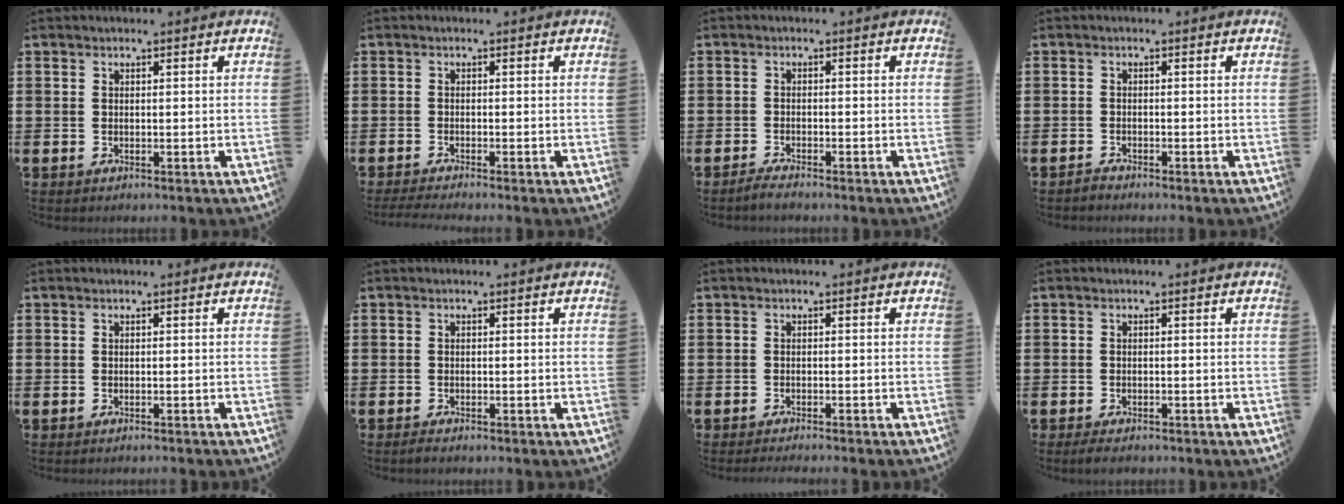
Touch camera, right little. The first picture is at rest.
{"total": 0.8, "force": [-0.6, 0.0, 0.6], "torque": [-0.009, 0.001, -0.010]}
{"total": 1.2, "force": [-1.1, 0.0, 0.5], "torque": [-0.010, -0.001, -0.022]}
{"total": 0.9, "force": [-0.9, 0.0, 0.0], "torque": [-0.004, -0.002, -0.018]}
{"total": 0.0}
{"total": 0.6, "force": [-0.5, 0.2, 0.3], "torque": [-0.008, -0.002, -0.010]}
{"total": 0.8, "force": [-0.8, -0.2, 0.2], "torque": [-0.001, -0.002, -0.015]}
{"total": 1.0, "force": [-0.8, 0.3, 0.6], "torque": [-0.012, 0.000, -0.017]}